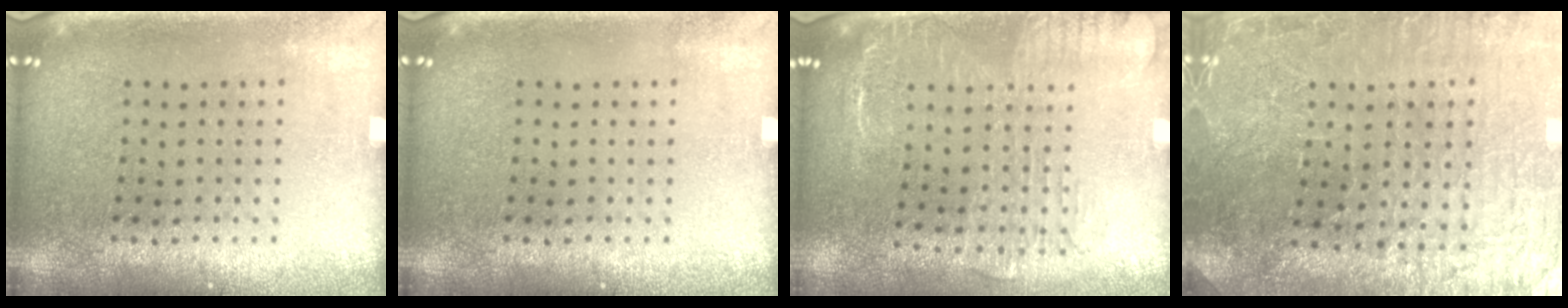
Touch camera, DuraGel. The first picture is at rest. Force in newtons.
{"total": 0.0}
{"total": 2.0, "press": 1.6, "slide": 1.2}
{"total": 3.3, "press": 3.3, "slide": 0.3}